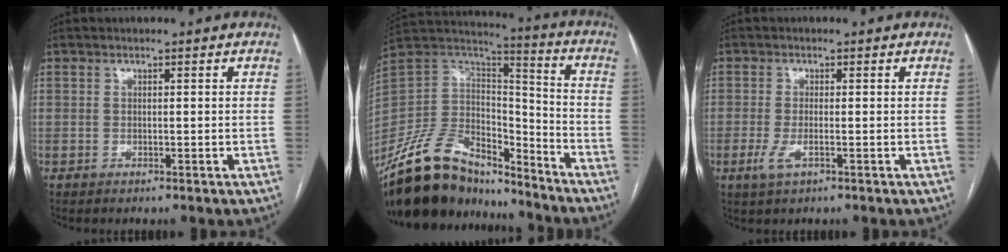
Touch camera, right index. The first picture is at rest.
{"total": 22.4, "force": [-18.2, 8.9, 9.6], "torque": [-0.218, 0.023, -0.323]}
{"total": 2.8, "force": [-1.2, 0.6, 2.5], "torque": [-0.056, -0.007, -0.022]}